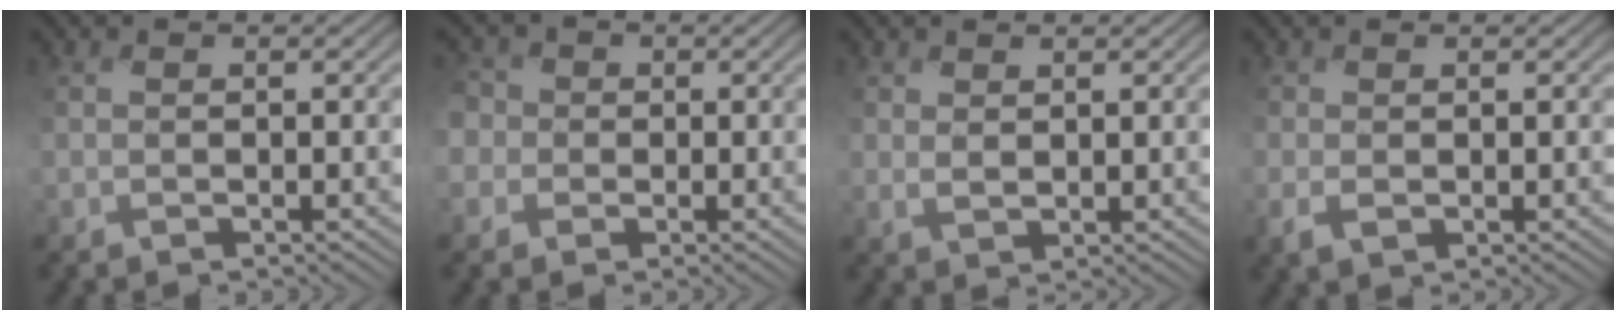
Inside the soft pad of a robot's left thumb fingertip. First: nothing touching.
{"total": 5.0, "force": [0.0, 4.6, 1.8], "torque": [-0.065, 0.013, -0.025]}
{"total": 1.7, "force": [1.1, 0.9, 0.9], "torque": [-0.023, -0.004, 0.024]}
{"total": 2.2, "force": [-0.3, 1.6, 1.5], "torque": [-0.045, -0.005, -0.007]}